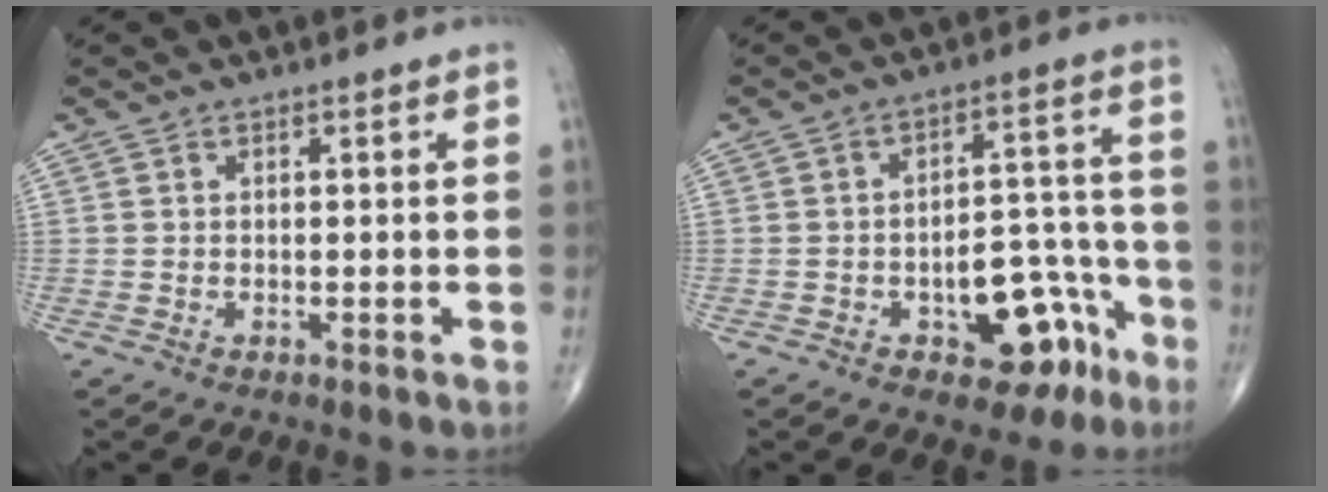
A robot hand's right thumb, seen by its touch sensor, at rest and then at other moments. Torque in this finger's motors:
{"motor_torque": [2.59, 2.41, 1.24, -0.76, 0.13]}